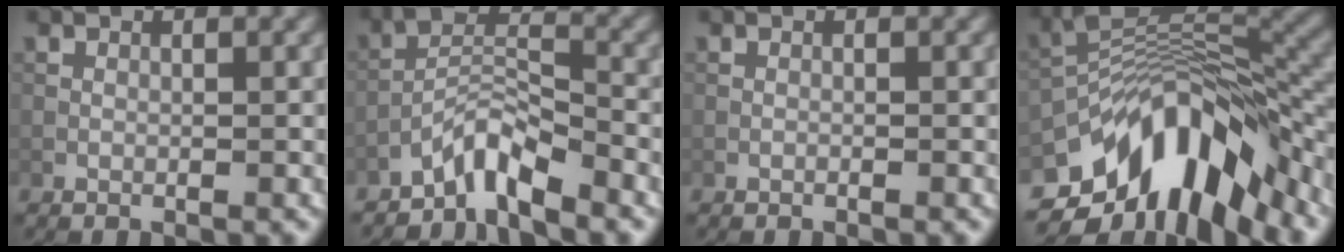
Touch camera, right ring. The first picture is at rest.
{"total": 4.1, "force": [-3.5, 0.8, 2.1], "torque": [-0.035, 0.012, -0.075]}
{"total": 0.0}
{"total": 12.7, "force": [-7.2, 5.7, 8.7], "torque": [-0.152, 0.021, -0.138]}